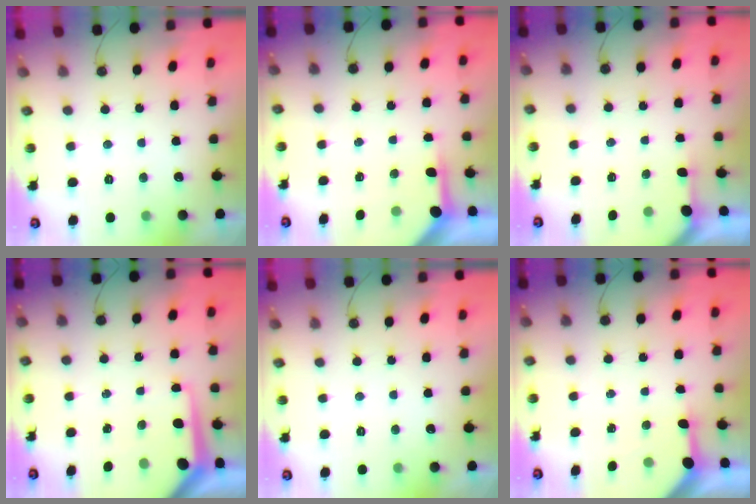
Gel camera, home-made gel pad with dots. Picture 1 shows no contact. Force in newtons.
{"total": 3.8, "press": 3.8, "slide": 0.3}
{"total": 1.2, "press": 1.2, "slide": 0.1}
{"total": 7.4, "press": 7.4, "slide": 0.7}
{"total": 0.0}
{"total": 3.4, "press": 3.4, "slide": 0.4}